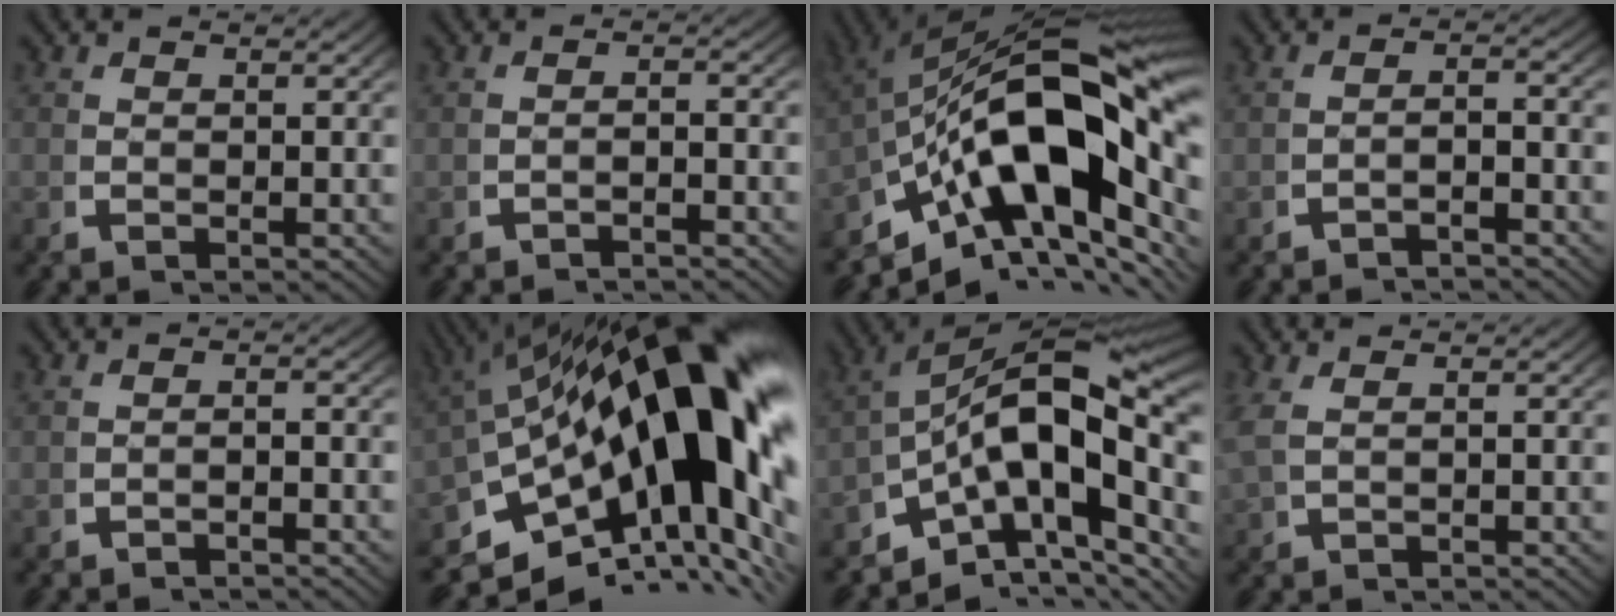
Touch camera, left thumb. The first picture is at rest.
{"total": 1.6, "force": [-1.5, 0.0, 0.5], "torque": [-0.010, -0.002, -0.023]}
{"total": 23.3, "force": [-0.5, 12.4, 19.8], "torque": [-0.299, -0.020, 0.003]}
{"total": 2.2, "force": [-1.9, 0.2, 1.0], "torque": [-0.018, -0.005, -0.028]}
{"total": 1.3, "force": [-1.2, 0.0, 0.4], "torque": [-0.008, -0.001, -0.019]}
{"total": 25.7, "force": [0.9, 13.5, 21.8], "torque": [-0.336, -0.028, 0.026]}
{"total": 18.2, "force": [-1.3, 10.8, 14.6], "torque": [-0.225, -0.035, -0.012]}
{"total": 1.5, "force": [0.8, 0.2, 1.2], "torque": [-0.038, 0.000, 0.027]}